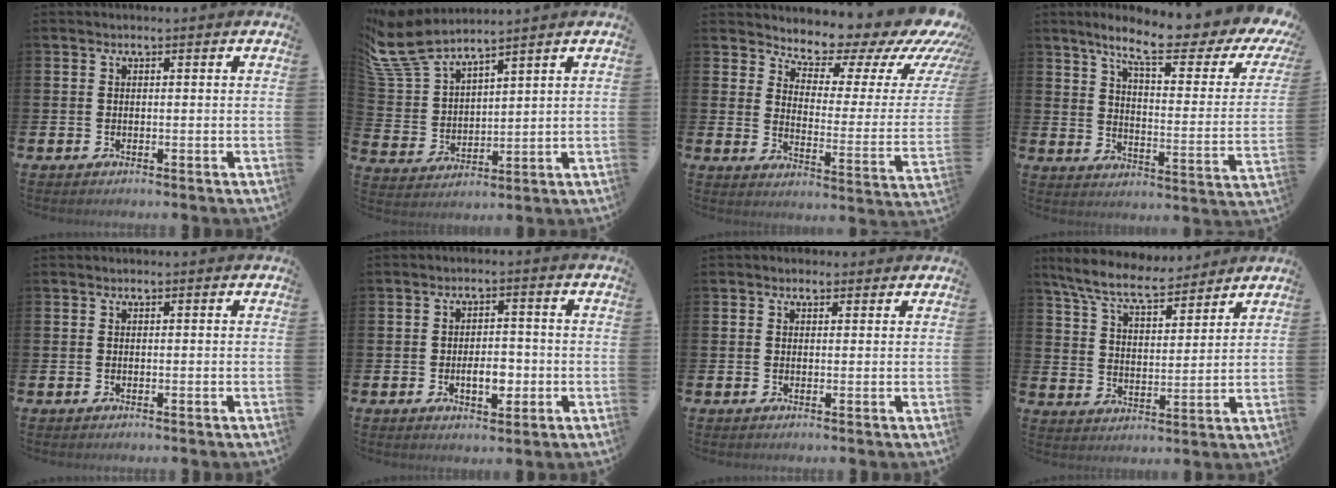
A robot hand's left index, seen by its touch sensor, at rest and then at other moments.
{"total": 8.5, "force": [7.8, 2.2, 2.7], "torque": [-0.096, -0.041, 0.142]}
{"total": 8.9, "force": [8.3, 2.6, 1.9], "torque": [-0.041, -0.081, 0.129]}
{"total": 9.7, "force": [7.4, 1.5, 6.1], "torque": [-0.125, -0.054, 0.114]}
{"total": 0.0}
{"total": 4.1, "force": [-1.0, 2.3, 3.2], "torque": [-0.039, -0.004, -0.023]}
{"total": 1.1, "force": [0.8, 0.7, 0.2], "torque": [0.006, 0.004, 0.012]}
{"total": 8.2, "force": [7.5, 1.6, 2.9], "torque": [-0.088, -0.031, 0.136]}